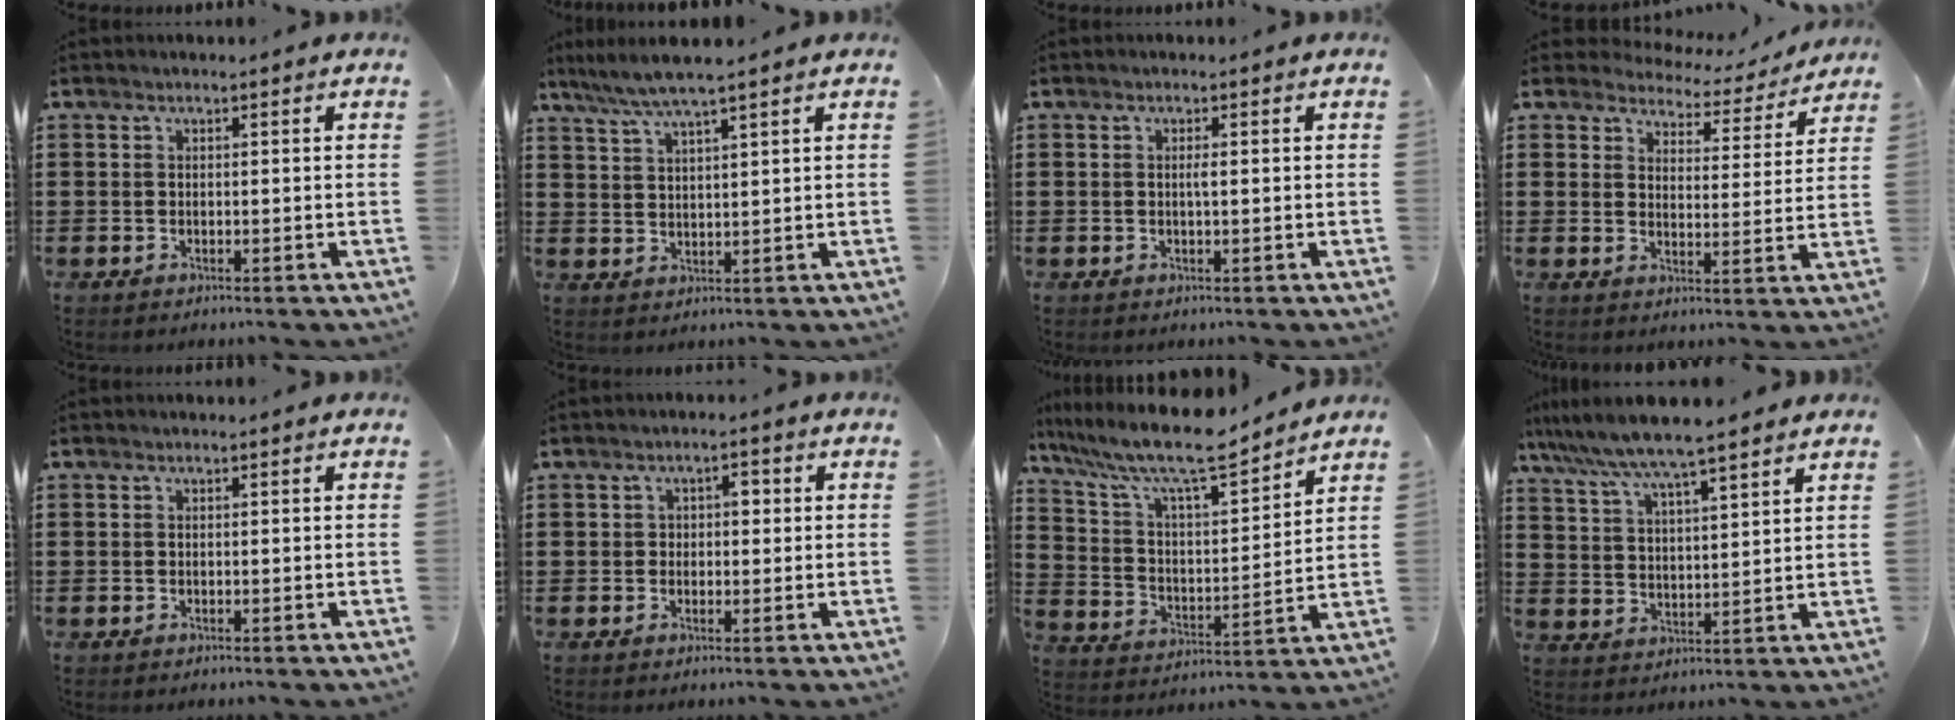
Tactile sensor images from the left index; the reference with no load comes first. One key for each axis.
{"total": 4.9, "fx": 4.0, "fy": -0.1, "fz": 2.9, "tx": -0.066, "ty": -0.010, "tz": 0.072}
{"total": 1.0, "fx": 0.2, "fy": 0.1, "fz": 1.0, "tx": -0.020, "ty": -0.002, "tz": 0.003}
{"total": 3.9, "fx": 3.8, "fy": 0.8, "fz": 0.2, "tx": -0.029, "ty": -0.026, "tz": 0.064}
{"total": 0.0}
{"total": 2.1, "fx": 0.3, "fy": 1.4, "fz": 1.6, "tx": -0.018, "ty": 0.002, "tz": -0.001}
{"total": 11.4, "fx": 9.9, "fy": 1.4, "fz": 5.6, "tx": -0.146, "ty": -0.059, "tz": 0.170}
{"total": 6.8, "fx": 6.0, "fy": 0.1, "fz": 3.2, "tx": -0.085, "ty": -0.025, "tz": 0.102}